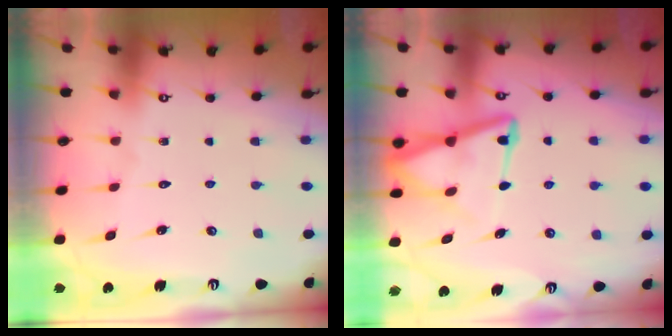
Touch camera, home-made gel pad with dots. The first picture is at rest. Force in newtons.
{"total": 10.8, "press": 10.7, "slide": 1.3}